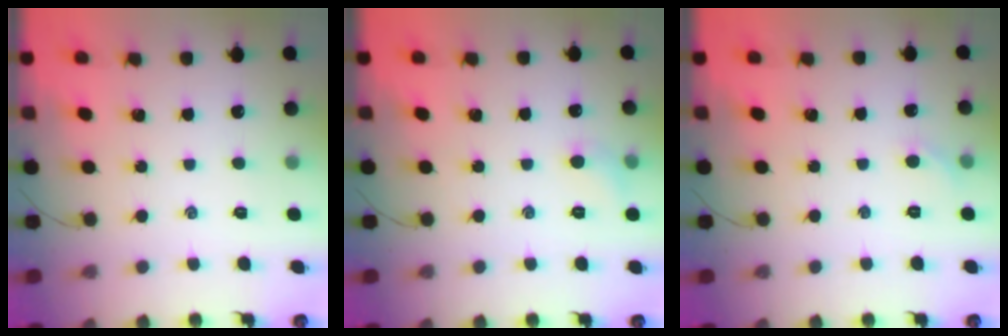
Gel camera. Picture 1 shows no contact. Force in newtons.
{"total": 5.6, "press": 5.4, "slide": 1.8}
{"total": 3.2, "press": 3.0, "slide": 1.2}